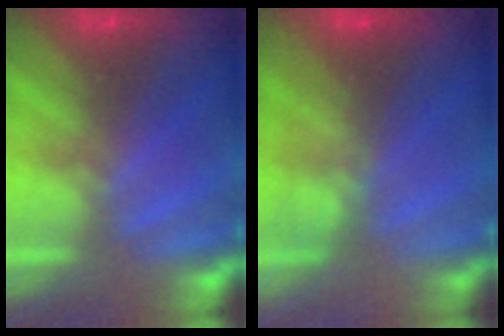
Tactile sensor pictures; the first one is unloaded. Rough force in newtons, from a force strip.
{"total": 9.0}